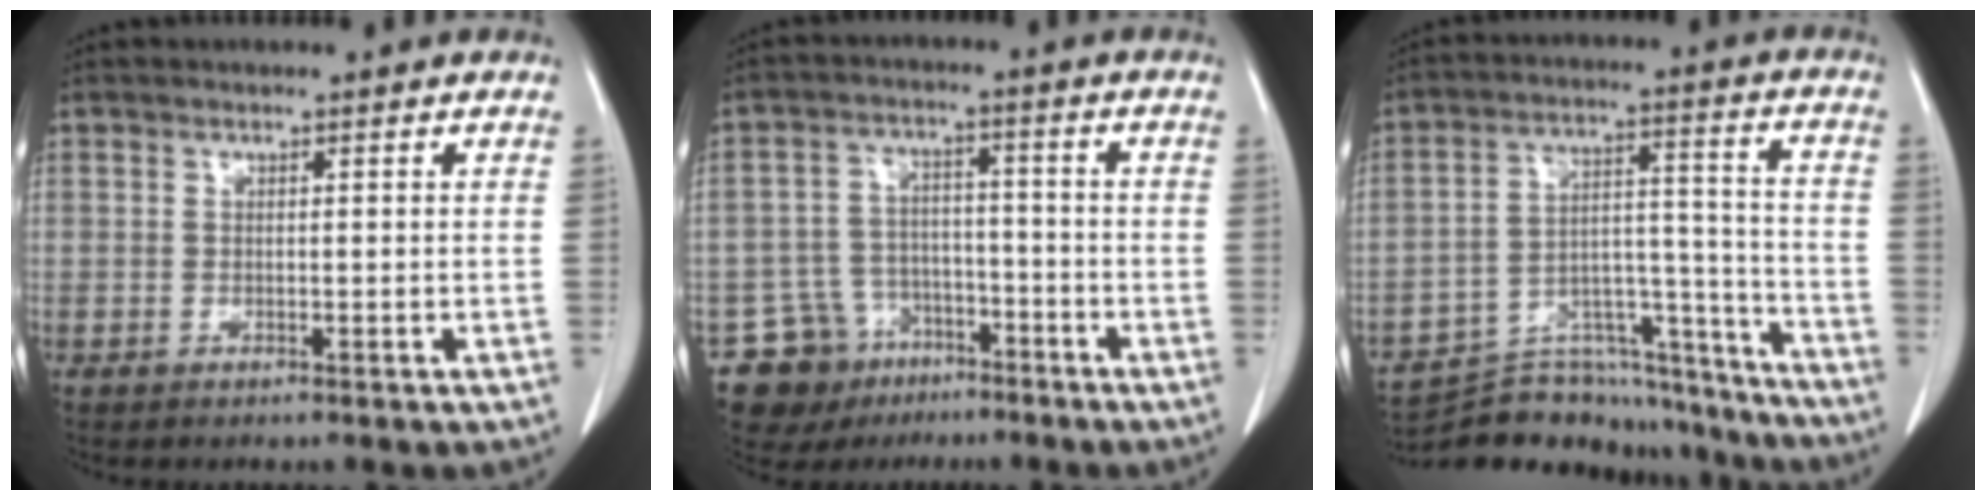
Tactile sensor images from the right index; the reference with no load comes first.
{"total": 9.9, "force": [-6.3, 7.6, 1.1], "torque": [-0.025, 0.034, -0.094]}
{"total": 20.6, "force": [-19.4, 5.7, 4.2], "torque": [-0.068, 0.046, -0.281]}